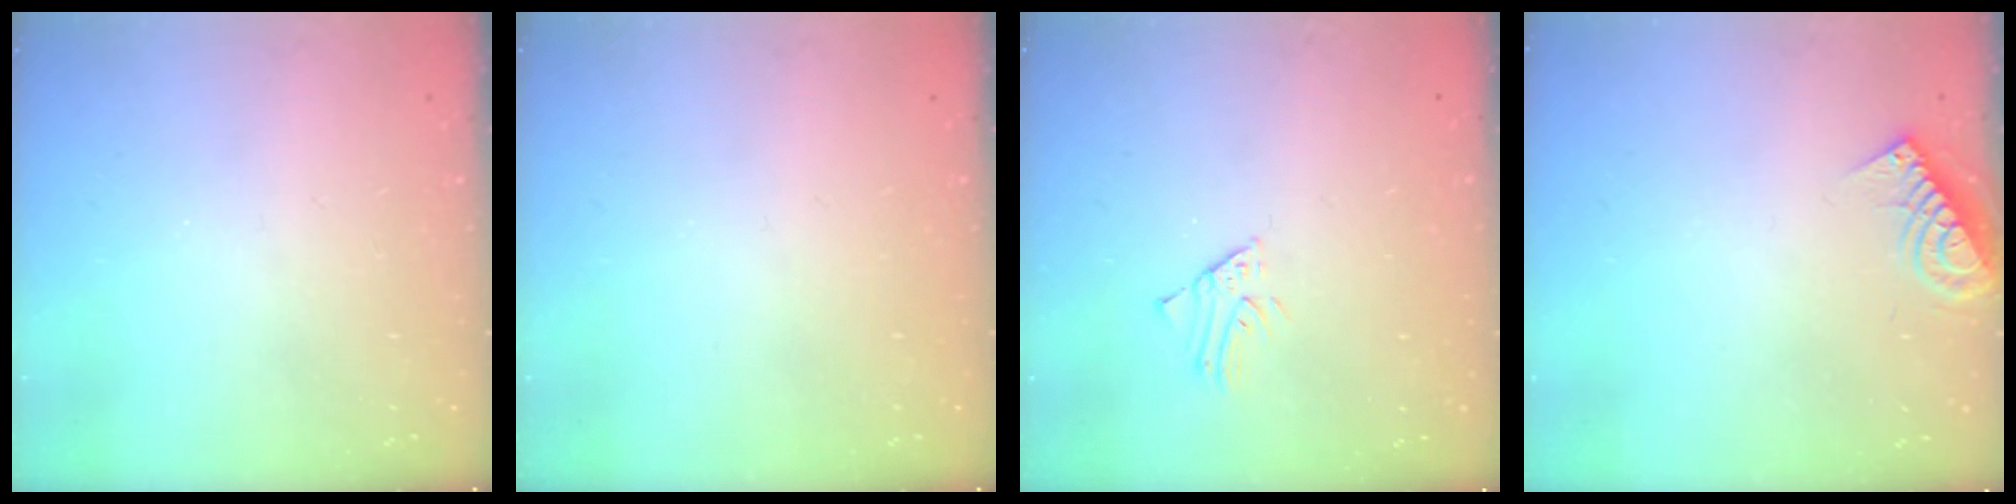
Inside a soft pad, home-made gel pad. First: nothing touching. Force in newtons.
{"total": 0.0}
{"total": 1.6, "press": 1.6, "slide": 0.1}
{"total": 6.9, "press": 6.8, "slide": 0.8}